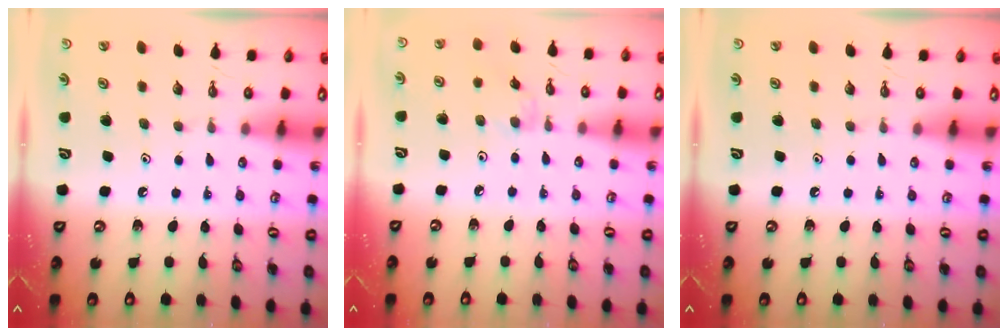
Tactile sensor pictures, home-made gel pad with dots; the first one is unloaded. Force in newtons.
{"total": 1.1, "press": 1.0, "slide": 0.4}
{"total": 0.0}